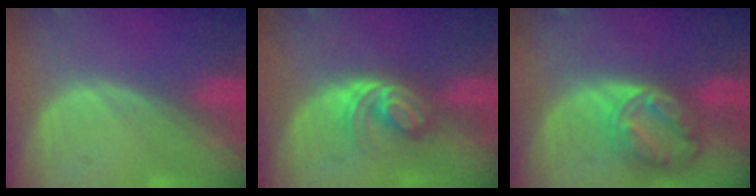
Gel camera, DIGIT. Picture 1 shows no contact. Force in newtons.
{"total": 5.8, "press": 5.0, "slide": 2.9}
{"total": 8.2, "press": 7.0, "slide": 4.3}